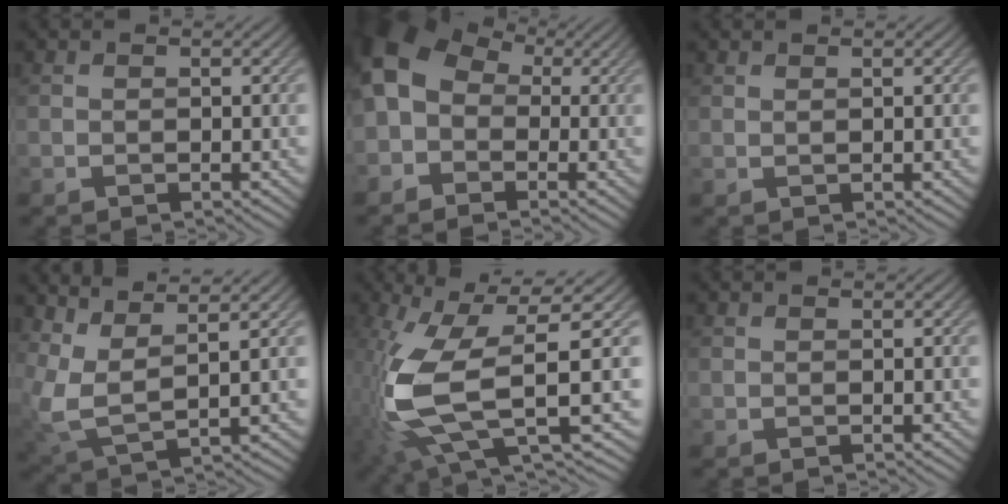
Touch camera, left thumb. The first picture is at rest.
{"total": 7.8, "force": [-0.5, 6.2, 4.7], "torque": [-0.117, 0.003, -0.022]}
{"total": 0.6, "force": [0.6, -0.1, 0.1], "torque": [-0.003, 0.004, 0.012]}
{"total": 6.2, "force": [4.0, 1.6, 4.4], "torque": [-0.125, 0.001, 0.084]}
{"total": 12.6, "force": [-1.3, 3.9, 11.9], "torque": [-0.276, -0.019, -0.018]}
{"total": 0.0}